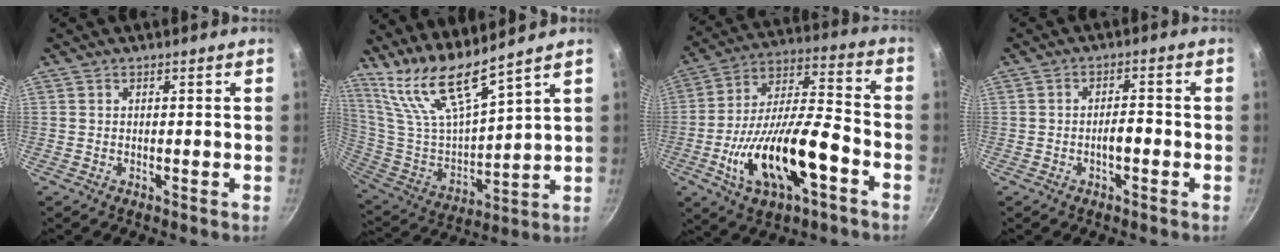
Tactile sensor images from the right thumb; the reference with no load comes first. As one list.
[{"total": 14.9, "force": [12.0, 2.1, 8.5], "torque": [-0.155, -0.098, 0.251]}, {"total": 21.0, "force": [-7.5, 8.3, 17.7], "torque": [-0.308, 0.042, -0.133]}, {"total": 3.3, "force": [-1.2, 1.4, 2.7], "torque": [-0.034, 0.022, -0.020]}]